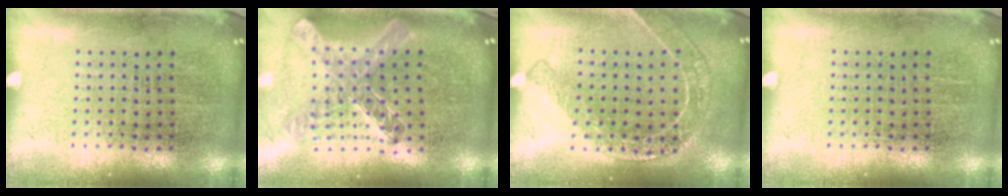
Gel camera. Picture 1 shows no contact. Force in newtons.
{"total": 1.2, "press": 1.1, "slide": 0.5}
{"total": 1.6, "press": 1.5, "slide": 0.5}
{"total": 0.0}